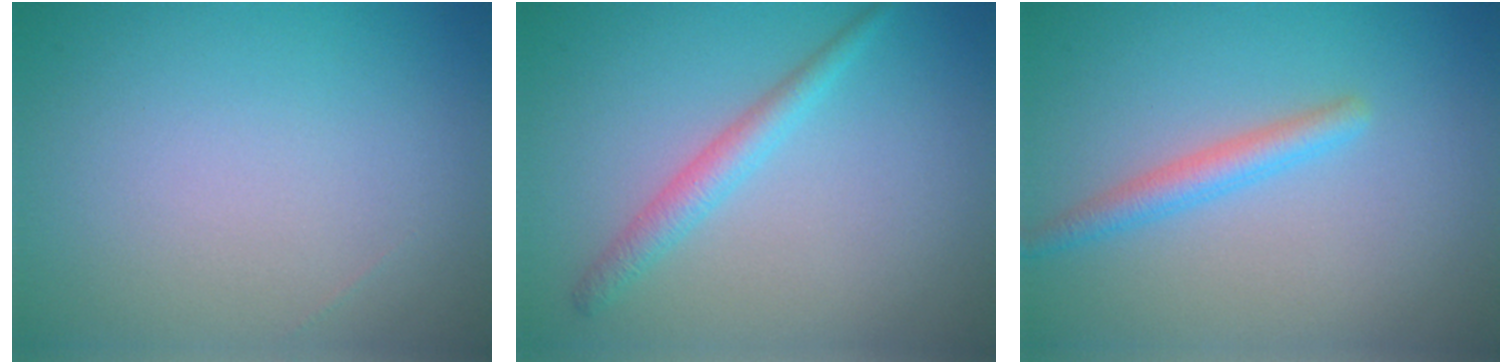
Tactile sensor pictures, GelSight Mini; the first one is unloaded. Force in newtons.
{"total": 2.2, "press": 2.2, "slide": 0.1}
{"total": 2.1, "press": 2.1, "slide": 0.1}